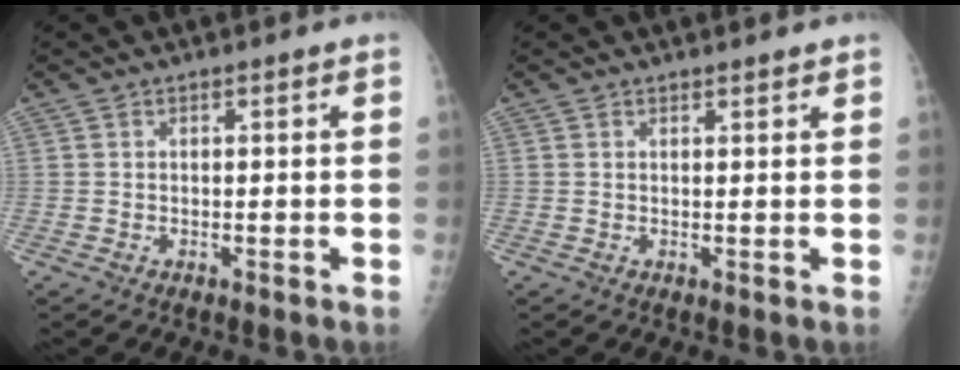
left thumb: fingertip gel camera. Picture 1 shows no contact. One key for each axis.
{"total": 1.0, "fx": 0.9, "fy": 0.3, "fz": 0.3, "tx": -0.003, "ty": -0.005, "tz": 0.012}